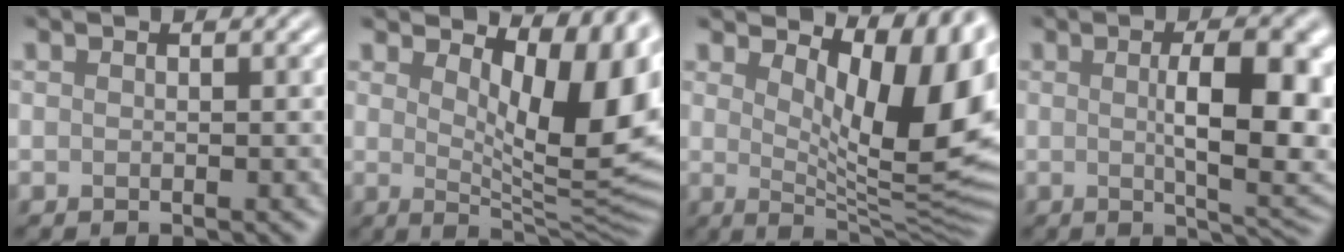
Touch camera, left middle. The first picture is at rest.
{"total": 9.5, "force": [3.1, 3.5, 8.2], "torque": [-0.118, -0.007, 0.053]}
{"total": 10.8, "force": [3.5, 4.1, 9.4], "torque": [-0.128, -0.008, 0.061]}
{"total": 9.1, "force": [0.6, 2.7, 8.6], "torque": [-0.115, -0.002, 0.014]}